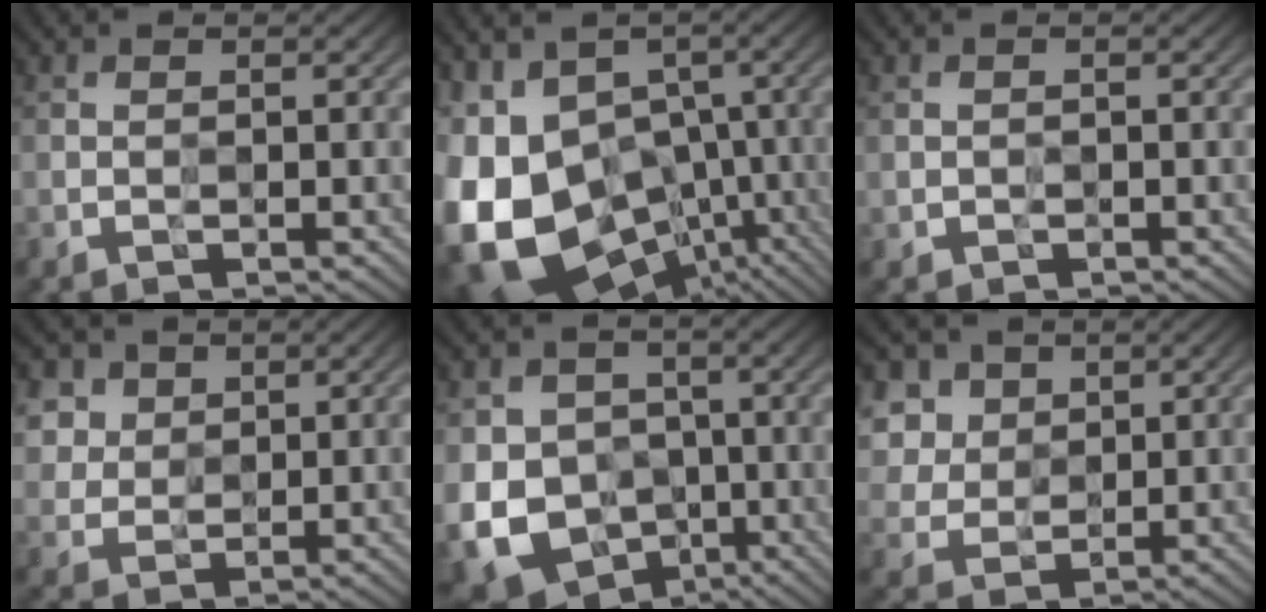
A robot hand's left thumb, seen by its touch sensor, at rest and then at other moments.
{"total": 19.1, "force": [-5.5, 14.2, 11.6], "torque": [-0.291, -0.042, -0.058]}
{"total": 0.7, "force": [-0.3, 0.5, 0.2], "torque": [-0.004, -0.001, -0.008]}
{"total": 4.6, "force": [2.5, 3.6, 1.4], "torque": [-0.055, -0.007, 0.055]}
{"total": 14.8, "force": [-4.3, 12.3, 7.0], "torque": [-0.181, -0.038, -0.090]}
{"total": 6.6, "force": [2.9, 5.2, 2.8], "torque": [-0.120, 0.006, 0.055]}